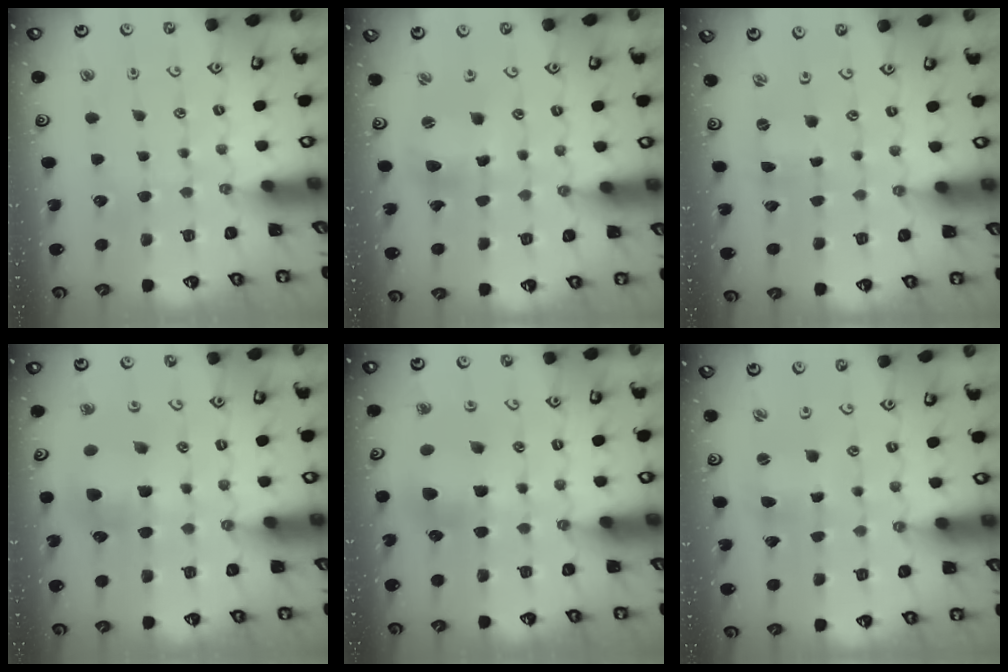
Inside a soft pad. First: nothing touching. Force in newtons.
{"total": 8.9, "press": 8.8, "slide": 1.0}
{"total": 0.0}
{"total": 6.8, "press": 6.7, "slide": 0.7}
{"total": 6.1, "press": 6.1, "slide": 0.6}
{"total": 2.7, "press": 2.6, "slide": 0.3}